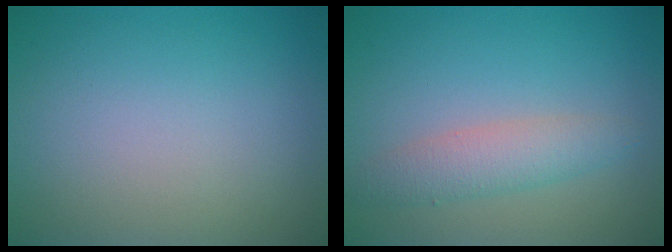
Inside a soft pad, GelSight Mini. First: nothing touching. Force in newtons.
{"total": 2.9, "press": 2.9, "slide": 0.1}